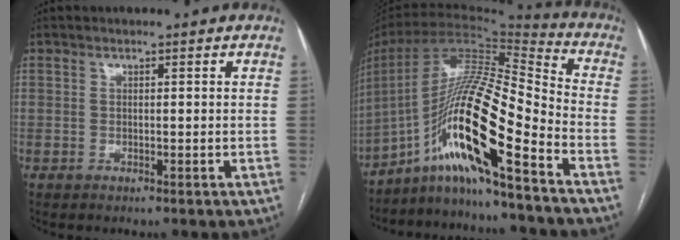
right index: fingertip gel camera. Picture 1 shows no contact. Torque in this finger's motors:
{"motor_torque": [1.69, -0.45, 0.78, 0.21]}